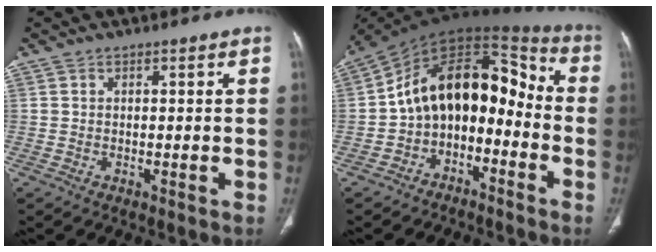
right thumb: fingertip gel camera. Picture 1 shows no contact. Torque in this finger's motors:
{"motor_torque": [2.51, 2.50, 1.46, -1.31, 0.20]}